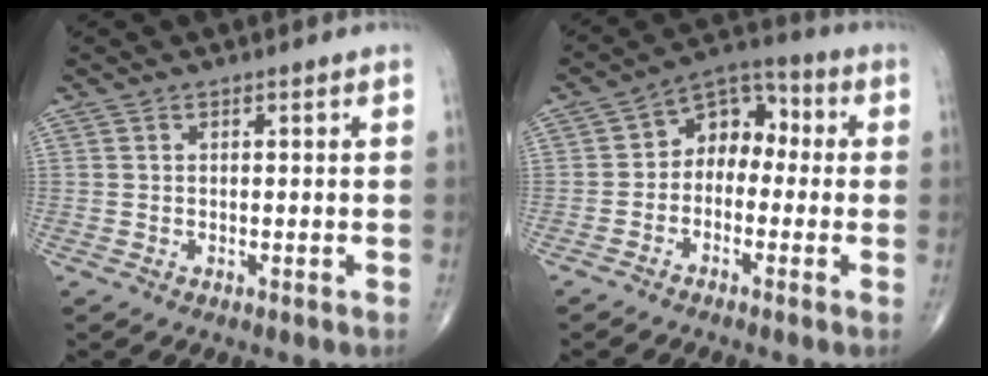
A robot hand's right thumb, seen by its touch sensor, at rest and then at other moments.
{"total": 8.4, "force": [-0.7, 6.1, 5.6], "torque": [-0.049, 0.040, -0.034]}